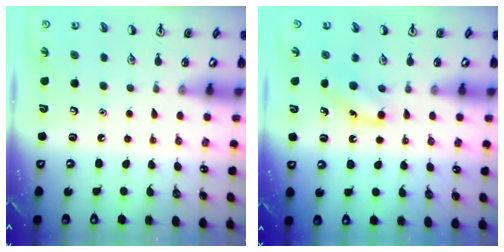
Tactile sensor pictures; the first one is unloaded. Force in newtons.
{"total": 5.1, "press": 4.8, "slide": 1.6}